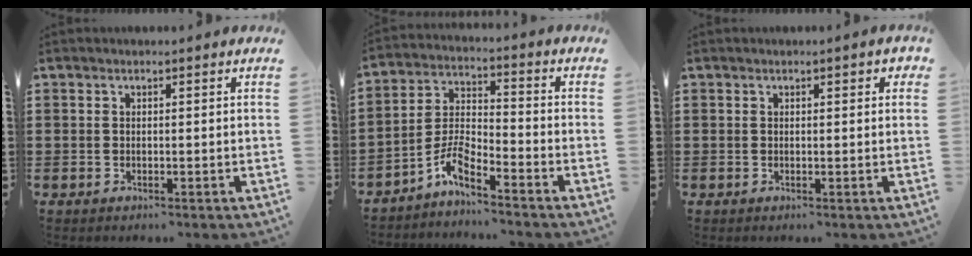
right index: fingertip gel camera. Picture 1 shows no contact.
{"total": 5.8, "force": [-4.9, 1.0, 2.9], "torque": [-0.079, -0.008, -0.102]}
{"total": 0.5, "force": [0.2, 0.4, 0.3], "torque": [0.002, 0.002, 0.002]}